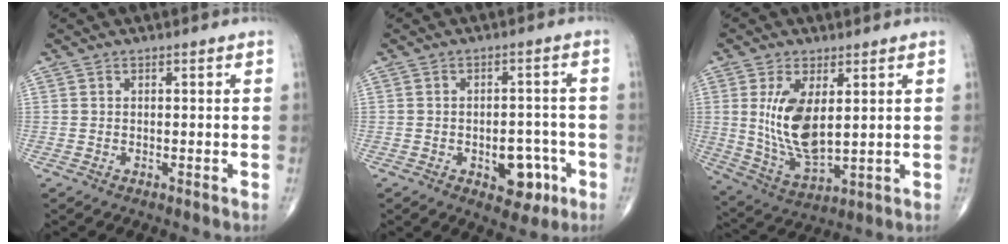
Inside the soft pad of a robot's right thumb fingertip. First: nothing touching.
{"total": 7.8, "force": [-3.0, 4.6, 5.6], "torque": [-0.043, 0.022, -0.030]}
{"total": 12.1, "force": [2.4, 5.7, 10.4], "torque": [-0.196, -0.025, 0.061]}